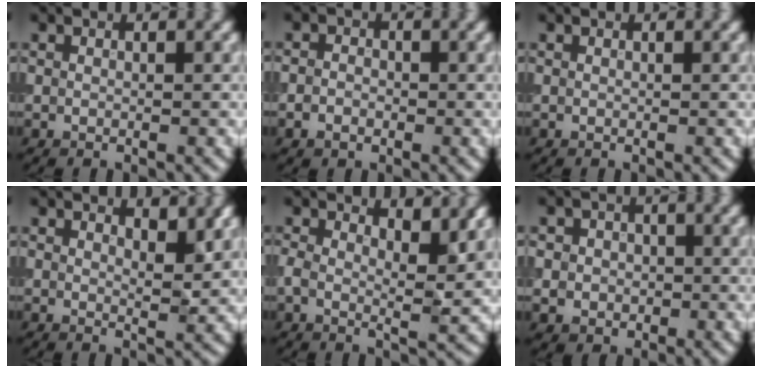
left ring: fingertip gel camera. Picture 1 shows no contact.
{"total": 1.6, "force": [-0.7, 1.2, 0.8], "torque": [-0.009, 0.000, -0.020]}
{"total": 0.0}
{"total": 2.2, "force": [1.4, 0.6, 1.5], "torque": [-0.019, -0.007, 0.024]}
{"total": 4.6, "force": [1.7, 1.7, 3.9], "torque": [-0.068, -0.003, 0.024]}
{"total": 2.8, "force": [-0.1, 2.6, 1.0], "torque": [-0.001, 0.001, -0.018]}